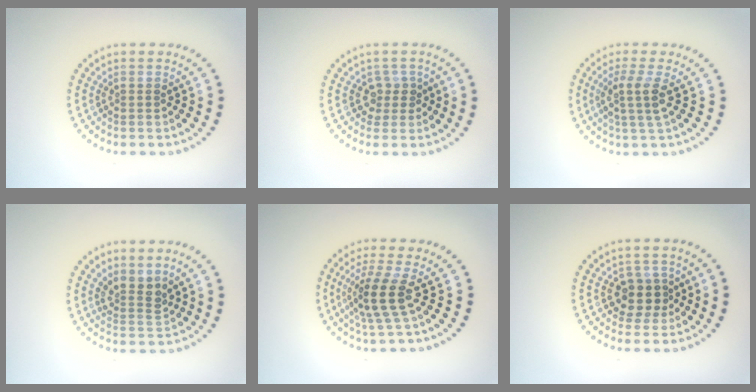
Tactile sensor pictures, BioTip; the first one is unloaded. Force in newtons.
{"total": 1.9, "press": 1.4, "slide": 1.3}
{"total": 2.7, "press": 2.1, "slide": 1.7}
{"total": 2.5, "press": 1.9, "slide": 1.7}
{"total": 3.7, "press": 2.8, "slide": 2.4}
{"total": 2.5, "press": 2.3, "slide": 1.1}